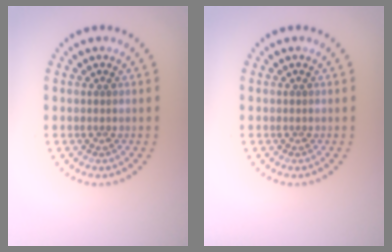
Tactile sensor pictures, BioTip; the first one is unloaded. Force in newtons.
{"total": 0.0}